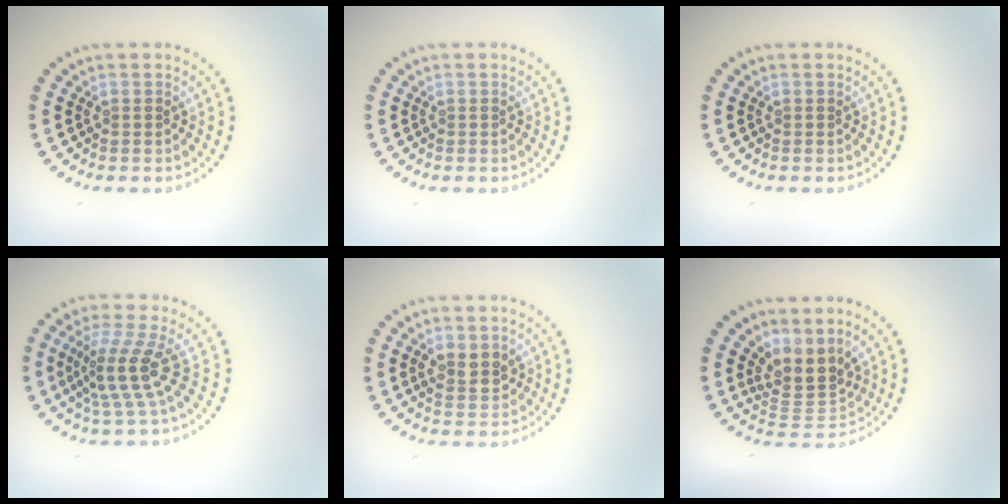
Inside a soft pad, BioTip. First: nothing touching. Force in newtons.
{"total": 0.0}
{"total": 0.0}
{"total": 3.9, "press": 2.9, "slide": 2.6}
{"total": 2.6, "press": 2.5, "slide": 0.4}
{"total": 3.6, "press": 2.7, "slide": 2.4}